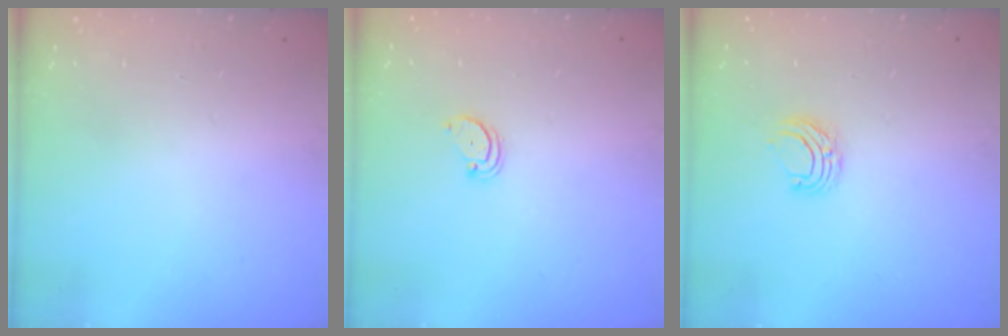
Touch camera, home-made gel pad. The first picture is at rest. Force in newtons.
{"total": 1.5, "press": 1.5, "slide": 0.2}
{"total": 5.6, "press": 5.6, "slide": 0.6}